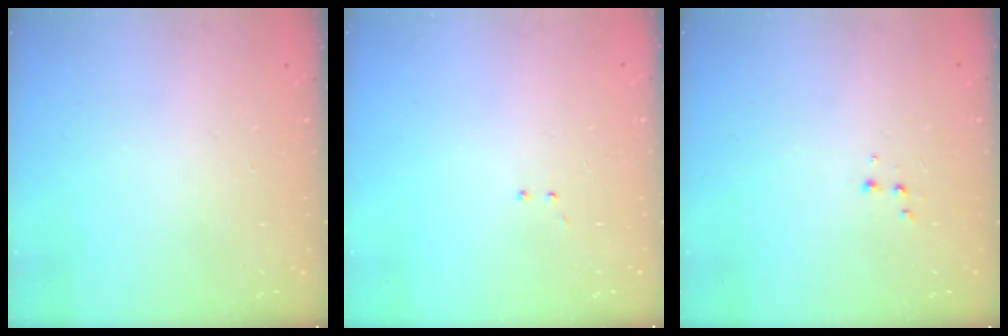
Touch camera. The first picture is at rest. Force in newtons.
{"total": 3.0, "press": 2.9, "slide": 0.7}
{"total": 1.9, "press": 1.9, "slide": 0.2}